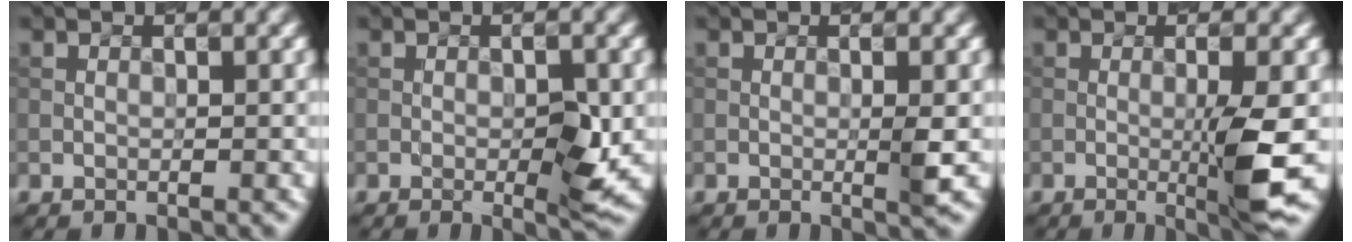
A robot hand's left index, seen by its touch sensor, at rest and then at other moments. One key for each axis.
{"total": 2.6, "fx": -0.4, "fy": 0.3, "fz": 2.6, "tx": -0.043, "ty": -0.004, "tz": 0.000}
{"total": 1.6, "fx": -0.1, "fy": 0.2, "fz": 1.6, "tx": -0.025, "ty": -0.002, "tz": -0.001}
{"total": 4.6, "fx": -0.8, "fy": 0.4, "fz": 4.5, "tx": -0.074, "ty": -0.009, "tz": -0.007}